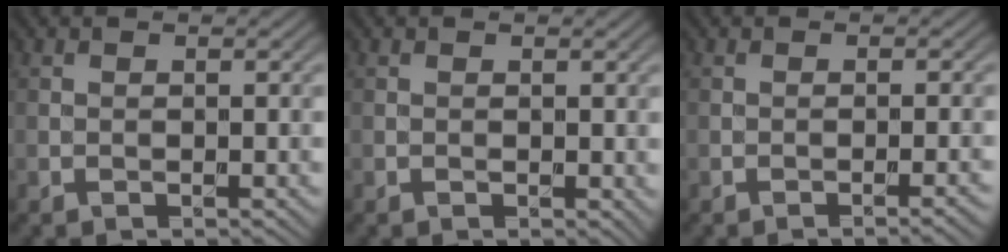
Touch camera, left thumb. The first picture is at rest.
{"total": 0.7, "force": [0.1, 0.5, 0.5], "torque": [-0.001, -0.004, 0.002]}
{"total": 1.9, "force": [-0.9, 0.4, 1.6], "torque": [-0.016, 0.005, -0.018]}